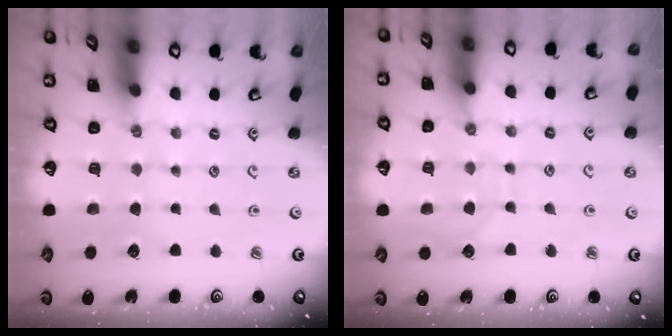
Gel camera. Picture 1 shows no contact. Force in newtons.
{"total": 5.9, "press": 5.9, "slide": 0.5}